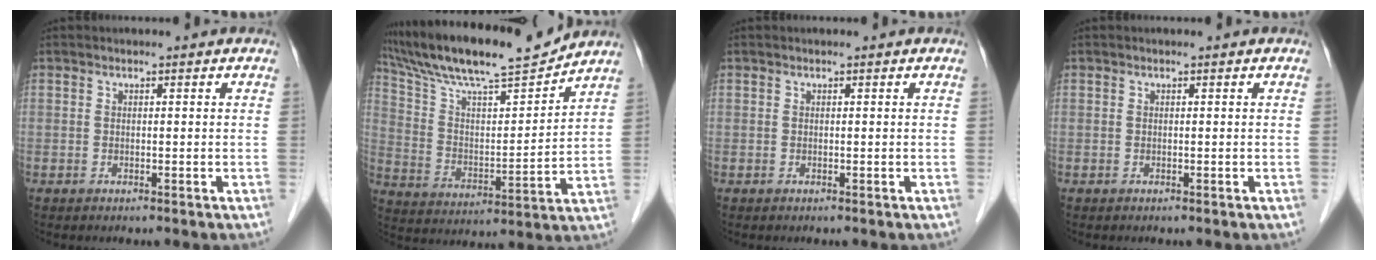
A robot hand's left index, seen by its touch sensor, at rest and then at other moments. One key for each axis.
{"total": 17.2, "fx": 15.4, "fy": 0.7, "fz": 7.6, "tx": -0.145, "ty": 0.003, "tz": 0.266}
{"total": 0.0}
{"total": 0.0}